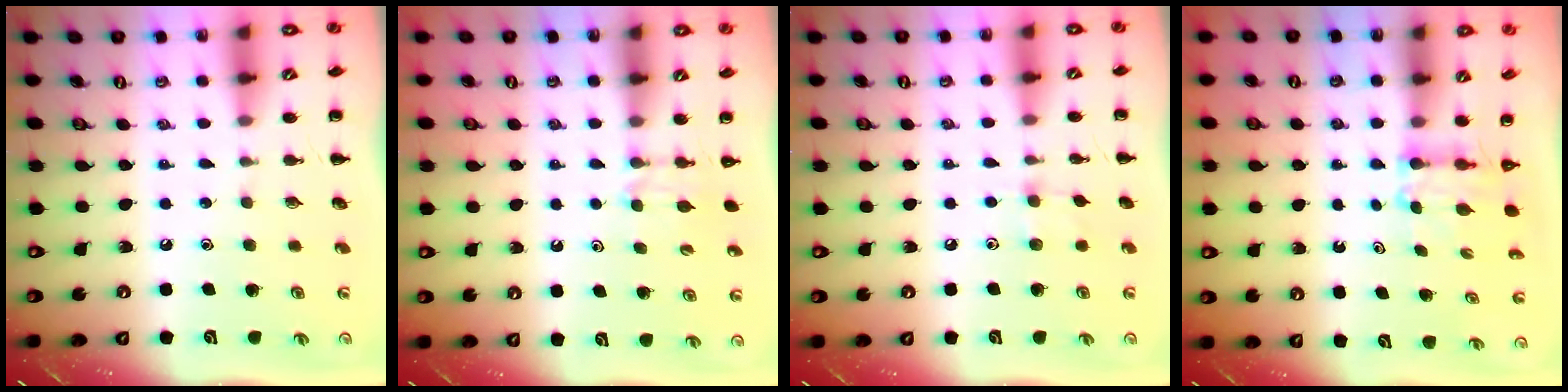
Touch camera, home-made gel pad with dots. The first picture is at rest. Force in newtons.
{"total": 4.4, "press": 4.1, "slide": 1.5}
{"total": 5.9, "press": 5.6, "slide": 1.9}
{"total": 3.7, "press": 3.6, "slide": 0.6}